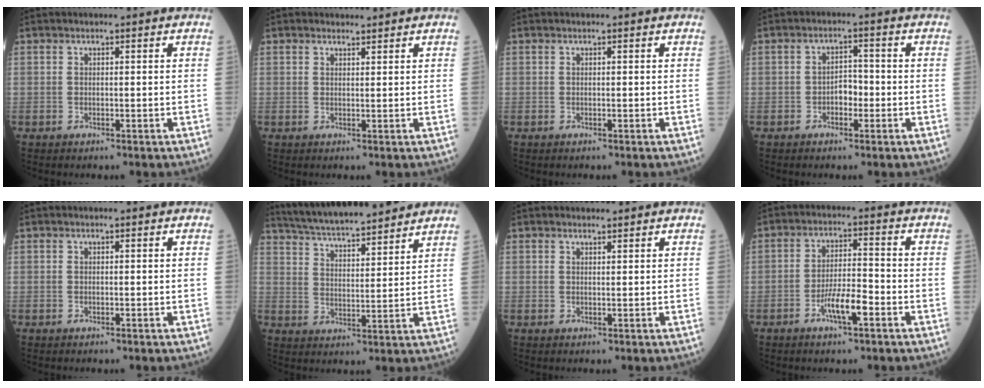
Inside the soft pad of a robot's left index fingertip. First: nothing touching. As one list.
[{"total": 1.2, "force": [1.1, 0.4, 0.0], "torque": [-0.006, 0.000, 0.016]}, {"total": 0.0}, {"total": 2.8, "force": [-1.0, 1.6, 2.1], "torque": [-0.029, 0.009, -0.020]}, {"total": 0.0}, {"total": 16.9, "force": [15.1, 1.9, 7.2], "torque": [-0.122, 0.019, 0.236]}, {"total": 1.1, "force": [1.0, 0.2, 0.0], "torque": [-0.009, -0.002, 0.017]}, {"total": 5.6, "force": [-2.8, 1.0, 4.7], "torque": [-0.093, 0.000, -0.053]}]